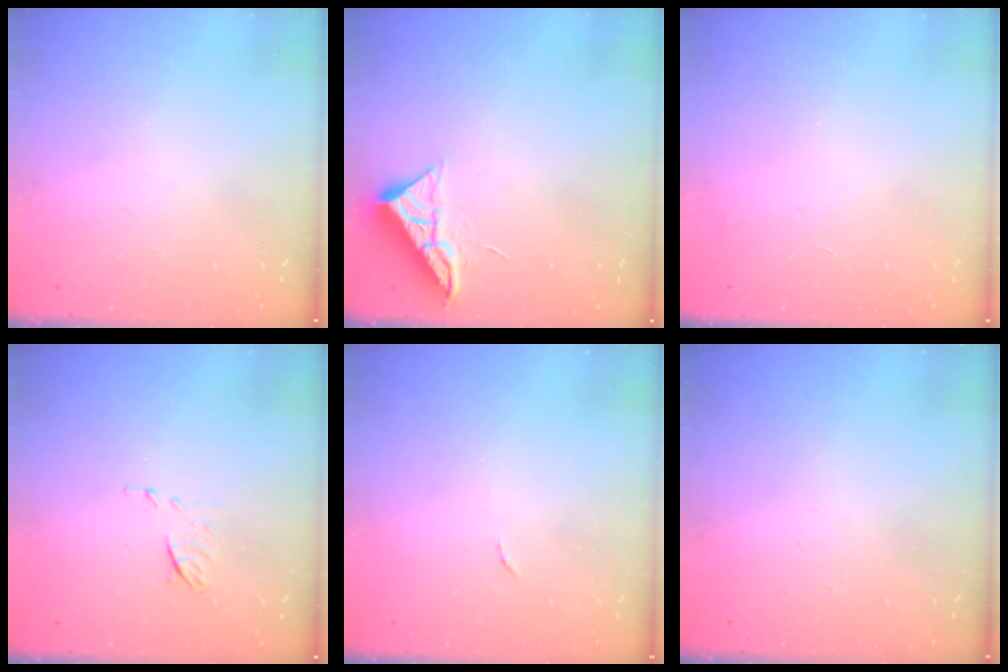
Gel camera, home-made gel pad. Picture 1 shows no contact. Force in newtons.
{"total": 6.5, "press": 6.5, "slide": 0.1}
{"total": 3.4, "press": 3.4, "slide": 0.1}
{"total": 5.5, "press": 5.5, "slide": 0.8}
{"total": 4.0, "press": 4.0, "slide": 0.3}
{"total": 0.0}